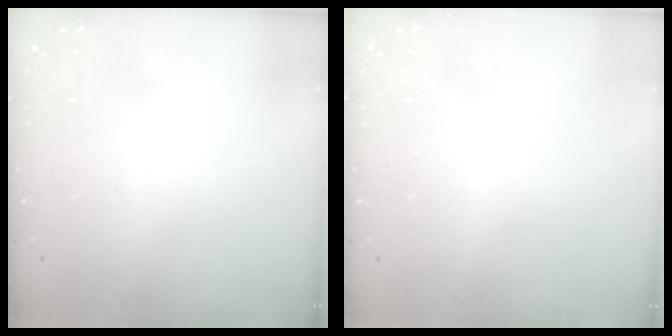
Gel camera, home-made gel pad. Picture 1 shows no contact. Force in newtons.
{"total": 0.0}